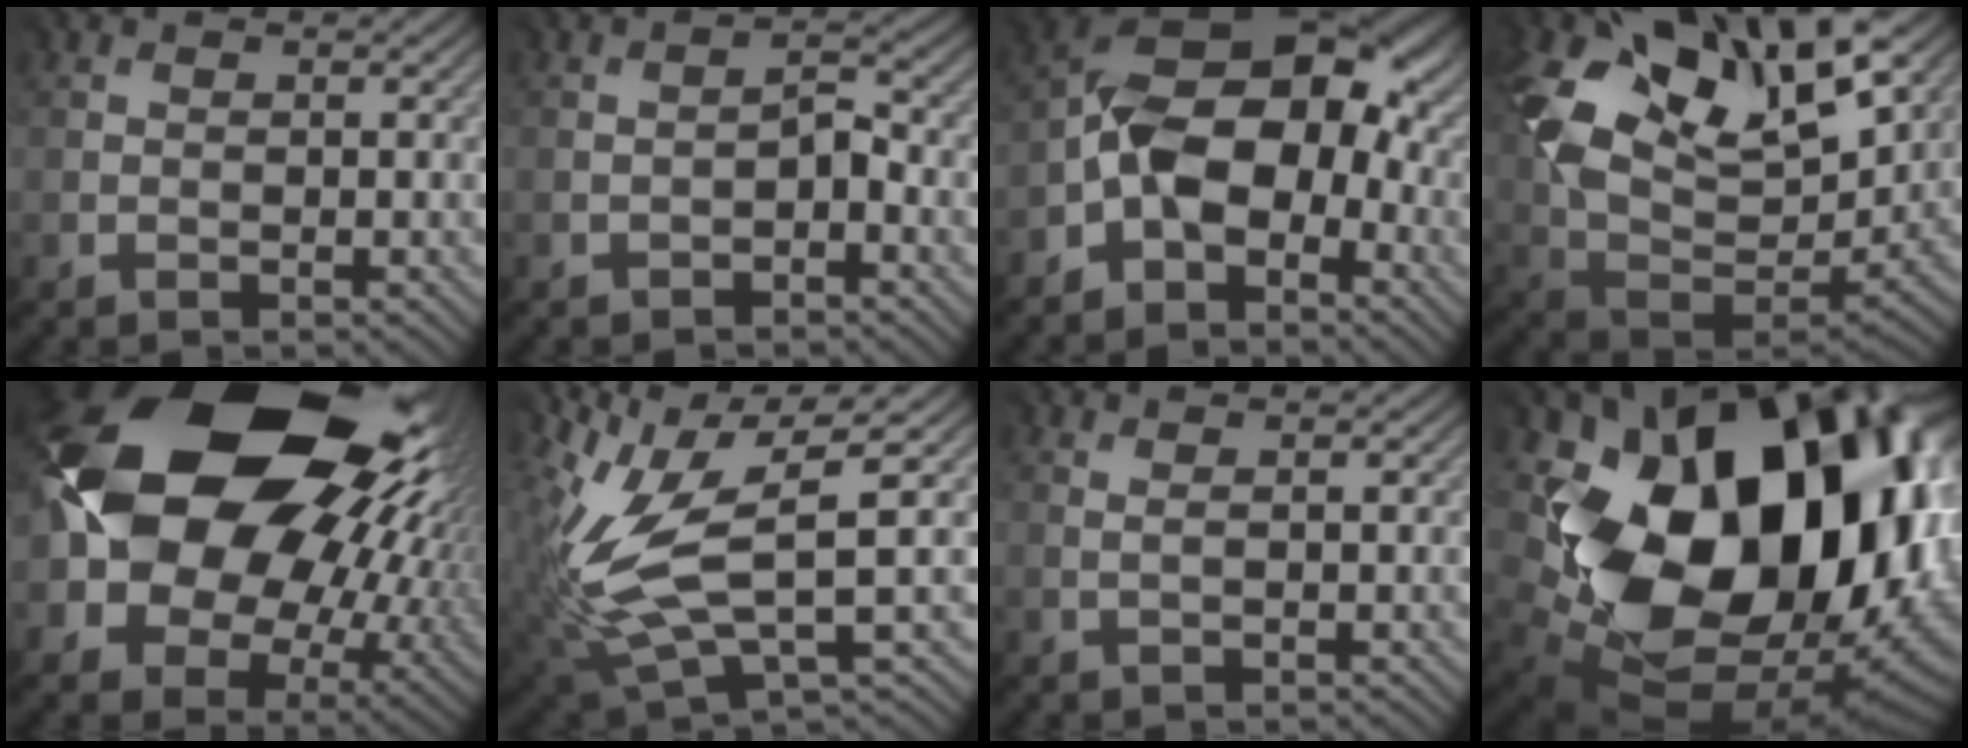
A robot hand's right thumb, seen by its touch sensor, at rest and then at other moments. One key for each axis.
{"total": 1.3, "fx": -1.2, "fy": -0.1, "fz": 0.7, "tx": -0.013, "ty": 0.006, "tz": -0.020}
{"total": 10.4, "fx": -2.6, "fy": 6.2, "fz": 7.9, "tx": -0.142, "ty": 0.009, "tz": -0.063}
{"total": 16.2, "fx": 6.7, "fy": 9.4, "fz": 11.3, "tx": -0.250, "ty": 0.002, "tz": 0.138}
{"total": 20.3, "fx": 5.5, "fy": 14.7, "fz": 12.9, "tx": -0.270, "ty": -0.007, "tz": 0.119}
{"total": 9.7, "fx": 1.4, "fy": 3.4, "fz": 9.0, "tx": -0.214, "ty": -0.010, "tz": 0.035}
{"total": 0.9, "fx": 0.4, "fy": -0.9, "fz": 0.1, "tx": -0.008, "ty": 0.003, "tz": 0.009}
{"total": 20.0, "fx": 2.0, "fy": 14.0, "fz": 14.1, "tx": -0.311, "ty": -0.045, "tz": 0.082}